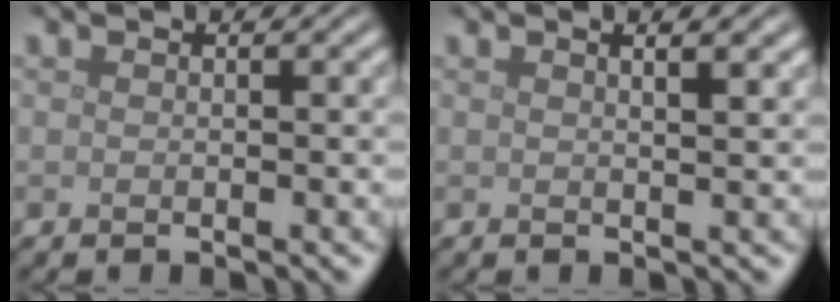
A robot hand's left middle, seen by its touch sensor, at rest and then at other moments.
{"total": 2.7, "force": [1.5, 1.0, 2.0], "torque": [-0.009, 0.008, 0.001]}